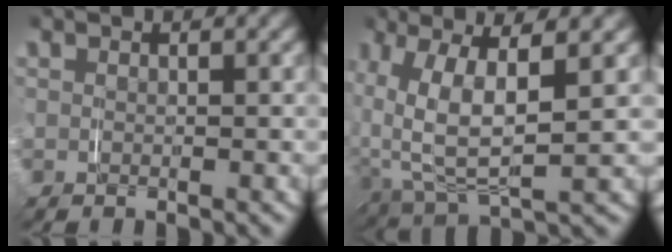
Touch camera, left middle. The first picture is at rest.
{"total": 5.2, "force": [1.6, 2.9, 3.9], "torque": [-0.075, 0.002, 0.021]}